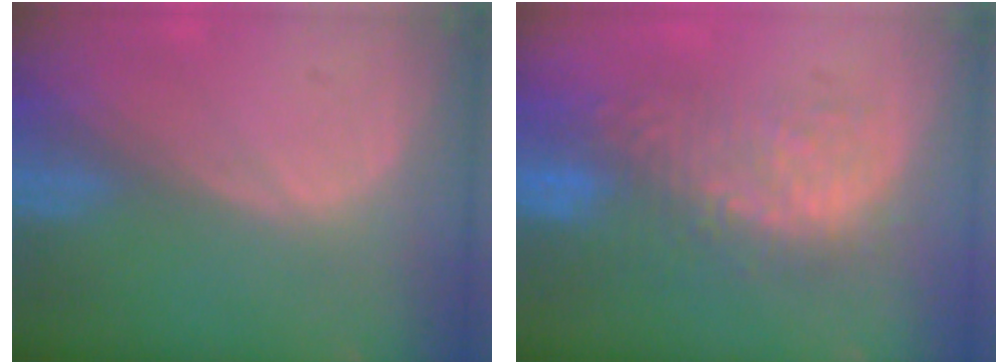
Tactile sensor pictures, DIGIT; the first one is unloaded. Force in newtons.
{"total": 10.3, "press": 9.1, "slide": 4.9}